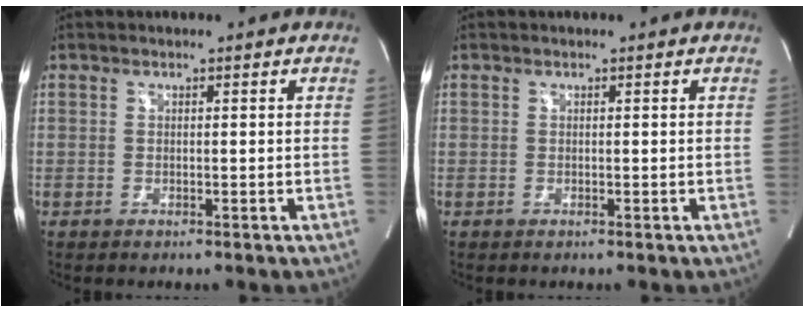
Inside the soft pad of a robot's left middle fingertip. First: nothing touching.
{"total": 0.0}